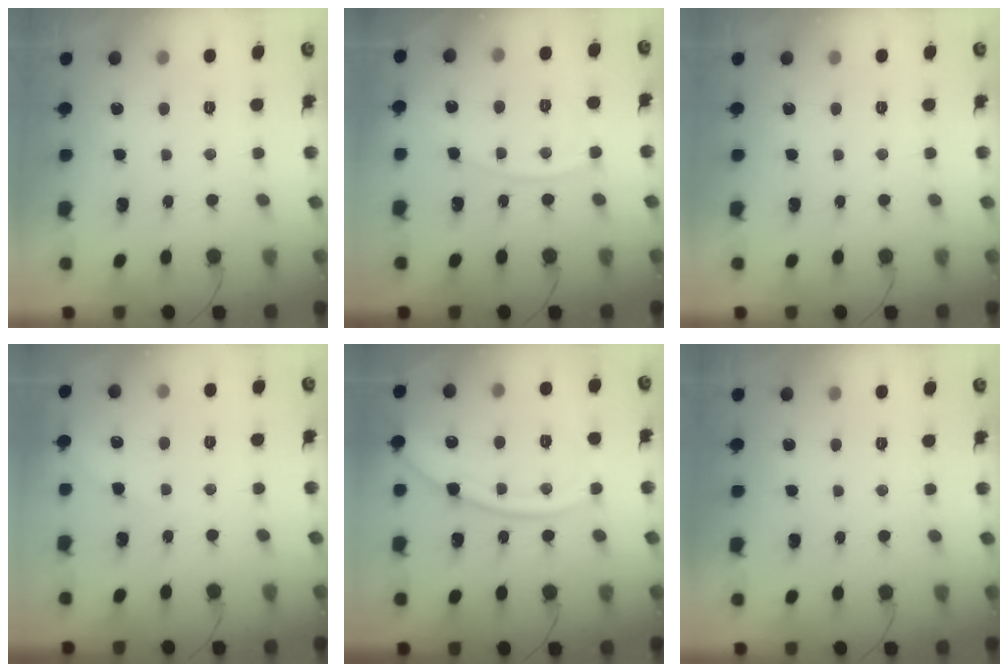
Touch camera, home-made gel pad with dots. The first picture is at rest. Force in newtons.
{"total": 9.2, "press": 9.1, "slide": 1.1}
{"total": 0.0}
{"total": 4.0, "press": 4.0, "slide": 0.6}
{"total": 14.7, "press": 14.6, "slide": 1.6}
{"total": 0.0}